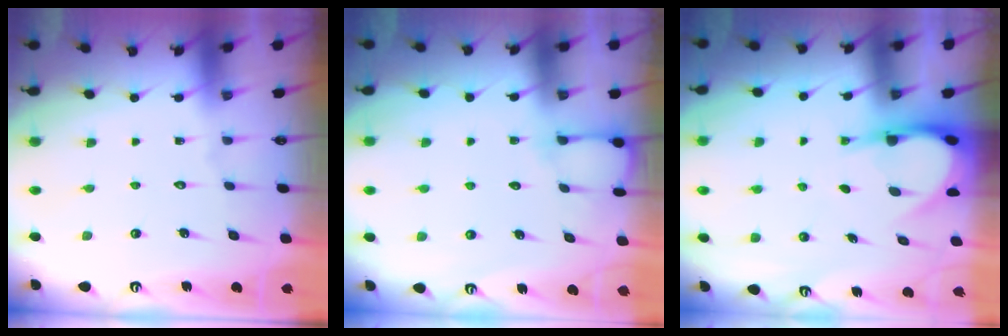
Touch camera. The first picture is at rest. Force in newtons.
{"total": 4.9, "press": 4.9, "slide": 0.5}
{"total": 5.8, "press": 5.8, "slide": 0.8}